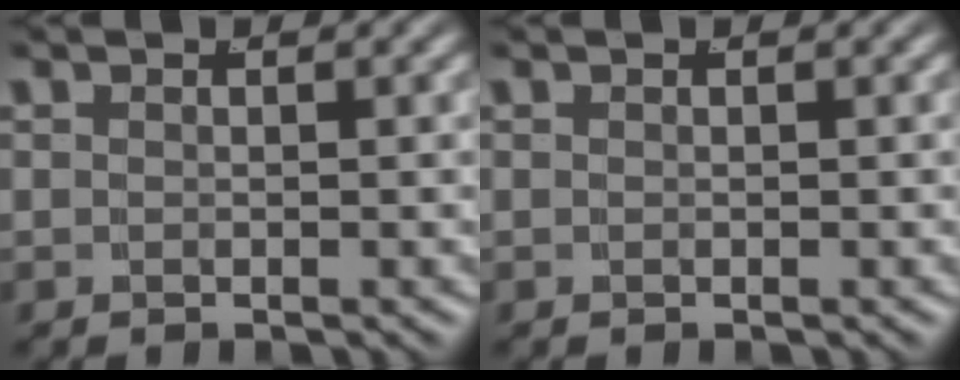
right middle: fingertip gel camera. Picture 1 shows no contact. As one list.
[{"total": 0.0}]